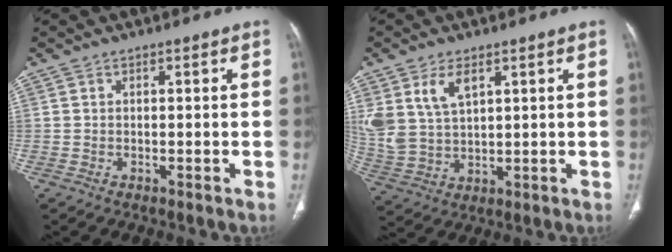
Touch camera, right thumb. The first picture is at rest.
{"total": 9.3, "force": [4.5, 5.2, 6.3], "torque": [-0.129, -0.014, 0.103]}